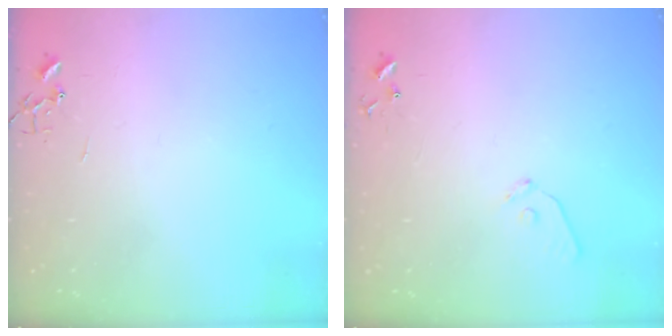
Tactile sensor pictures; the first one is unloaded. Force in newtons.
{"total": 7.4, "press": 7.4, "slide": 0.6}